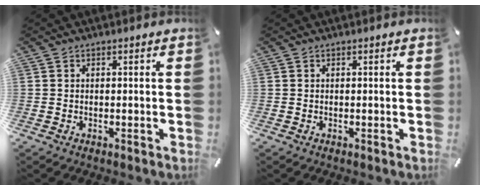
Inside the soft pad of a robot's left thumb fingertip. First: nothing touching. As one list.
[{"total": 0.0}]